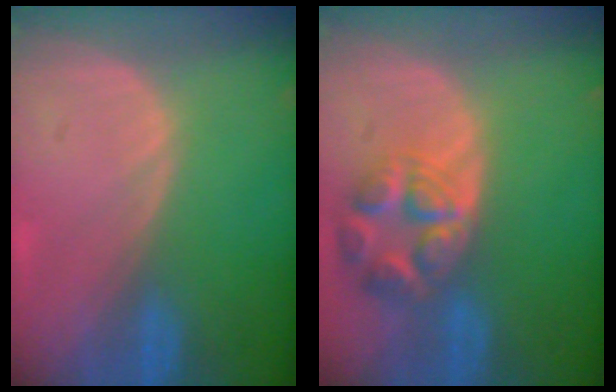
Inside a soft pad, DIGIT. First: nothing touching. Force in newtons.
{"total": 7.8, "press": 7.0, "slide": 3.6}